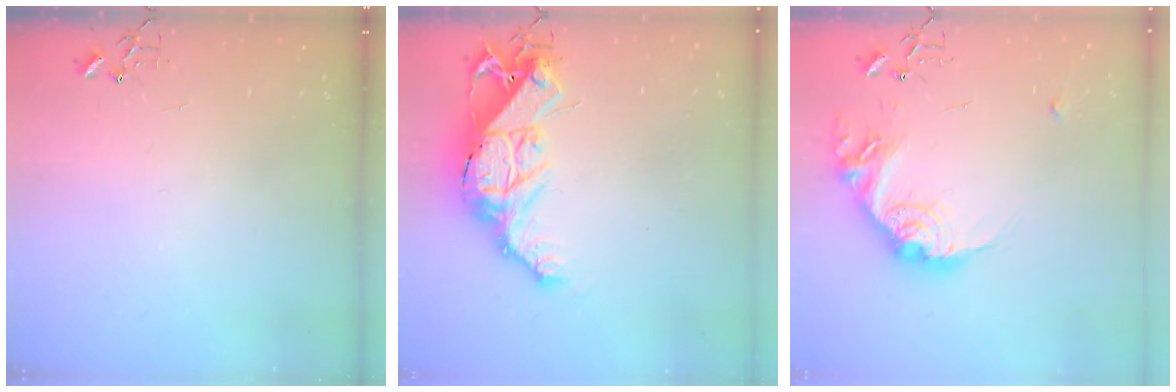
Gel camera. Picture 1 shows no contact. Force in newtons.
{"total": 16.4, "press": 16.4, "slide": 1.3}
{"total": 17.6, "press": 17.5, "slide": 0.9}